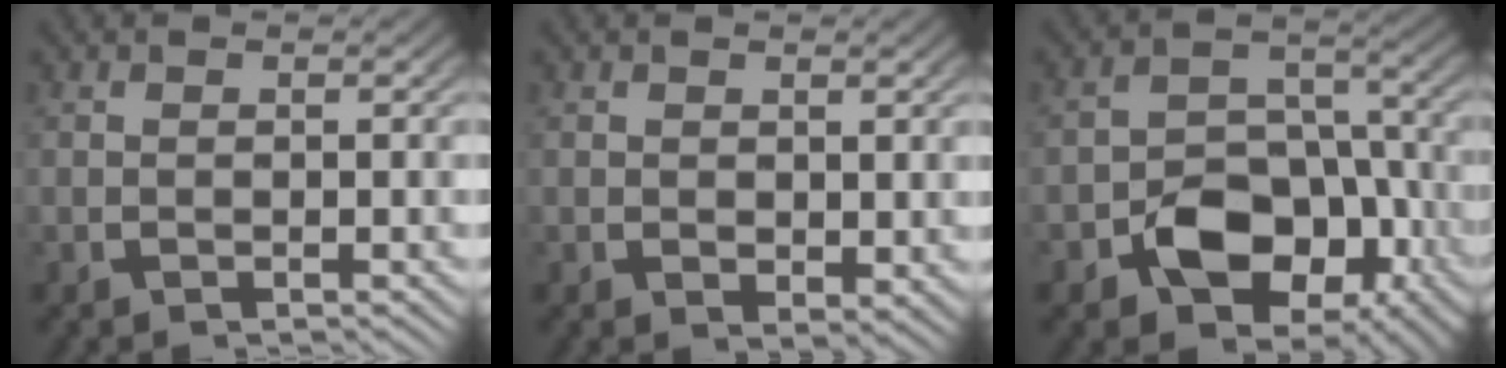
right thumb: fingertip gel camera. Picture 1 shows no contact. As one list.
[{"total": 1.4, "force": [0.5, 0.9, 0.9], "torque": [-0.011, -0.011, 0.019]}, {"total": 8.7, "force": [-3.6, 6.1, 5.0], "torque": [-0.090, -0.029, -0.046]}]